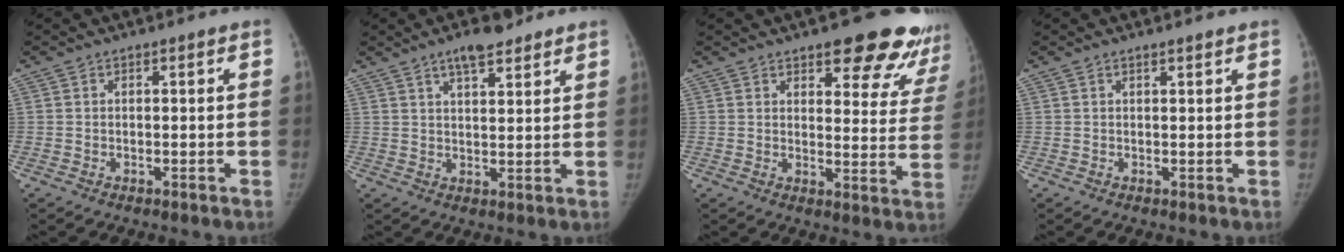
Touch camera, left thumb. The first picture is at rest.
{"total": 7.0, "force": [4.8, 2.5, 4.4], "torque": [-0.054, -0.023, 0.075]}
{"total": 17.3, "force": [12.7, 6.3, 9.8], "torque": [-0.070, -0.068, 0.142]}
{"total": 0.9, "force": [0.7, 0.1, 0.5], "torque": [-0.008, -0.004, 0.013]}